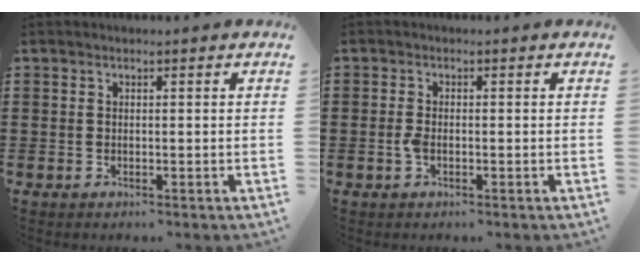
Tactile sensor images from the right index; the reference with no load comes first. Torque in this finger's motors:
{"motor_torque": [0.61, 0.11, 0.30, 0.08]}